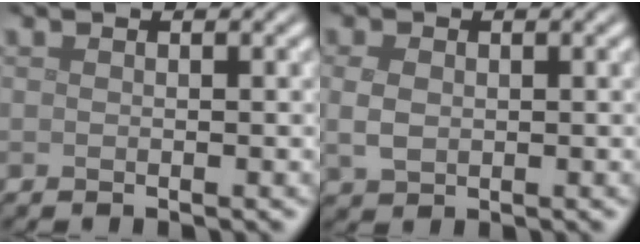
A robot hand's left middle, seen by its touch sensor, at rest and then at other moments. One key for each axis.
{"total": 2.1, "fx": 0.1, "fy": 1.6, "fz": 1.4, "tx": -0.032, "ty": -0.001, "tz": 0.004}